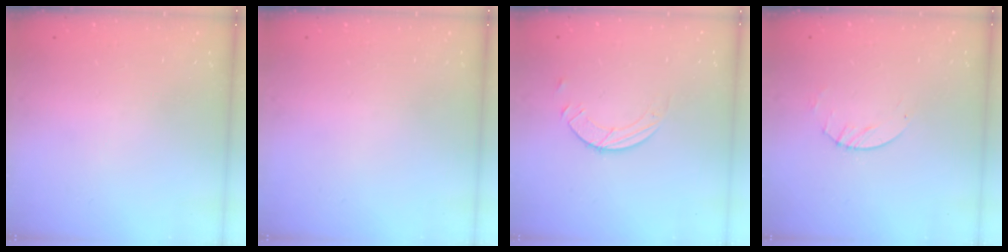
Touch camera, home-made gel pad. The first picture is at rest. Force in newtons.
{"total": 0.0}
{"total": 3.7, "press": 3.7, "slide": 0.4}
{"total": 2.6, "press": 2.5, "slide": 0.4}